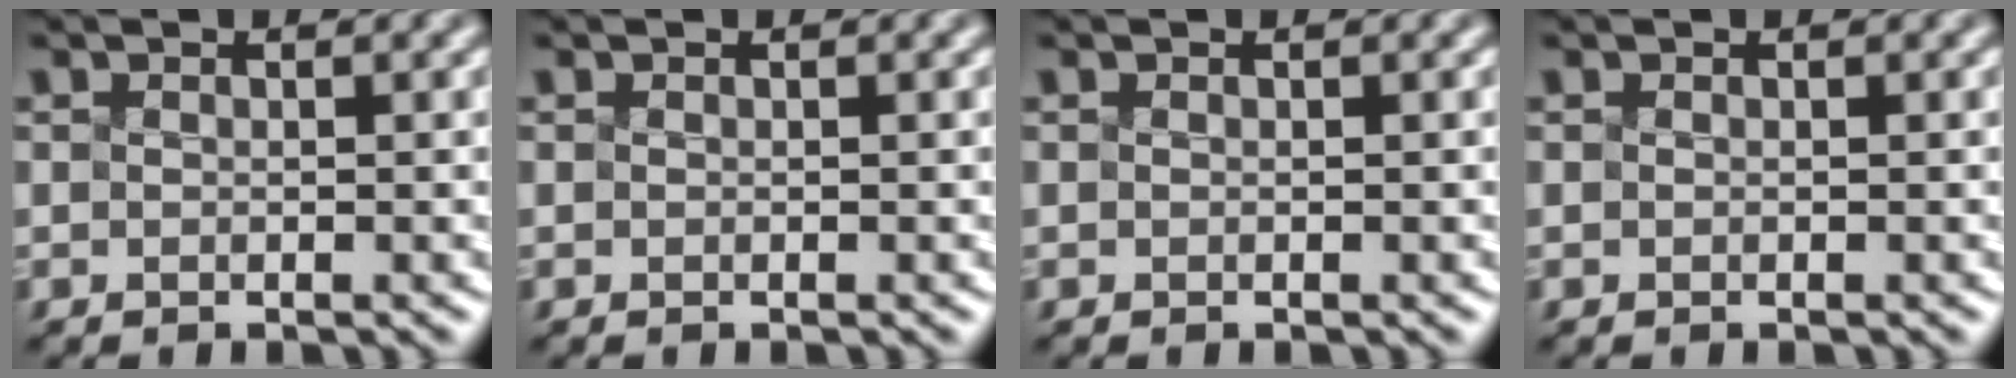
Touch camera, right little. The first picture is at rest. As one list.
[{"total": 0.0}, {"total": 0.0}, {"total": 0.0}]